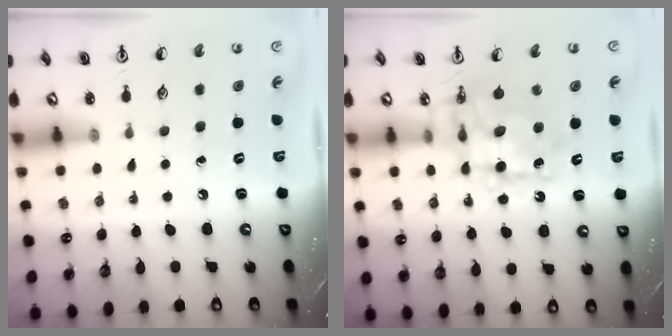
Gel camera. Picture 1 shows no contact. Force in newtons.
{"total": 9.6, "press": 9.6, "slide": 0.5}